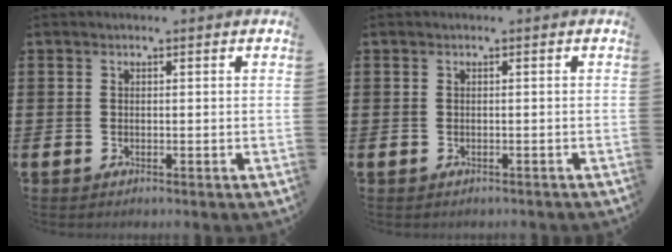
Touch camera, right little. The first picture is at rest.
{"total": 0.0}